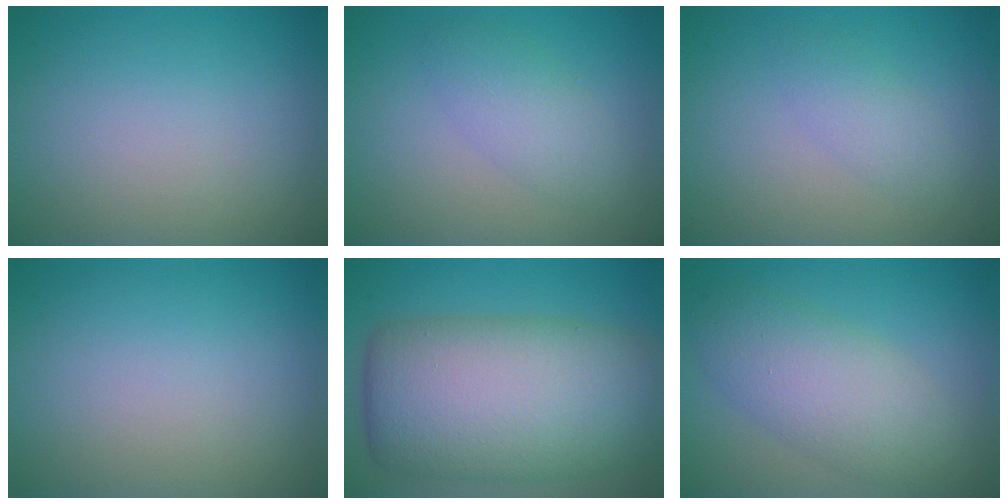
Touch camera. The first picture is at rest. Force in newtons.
{"total": 2.9, "press": 2.9, "slide": 0.1}
{"total": 1.9, "press": 1.9, "slide": 0.2}
{"total": 0.0}
{"total": 13.2, "press": 13.2, "slide": 0.4}
{"total": 5.7, "press": 5.7, "slide": 0.1}